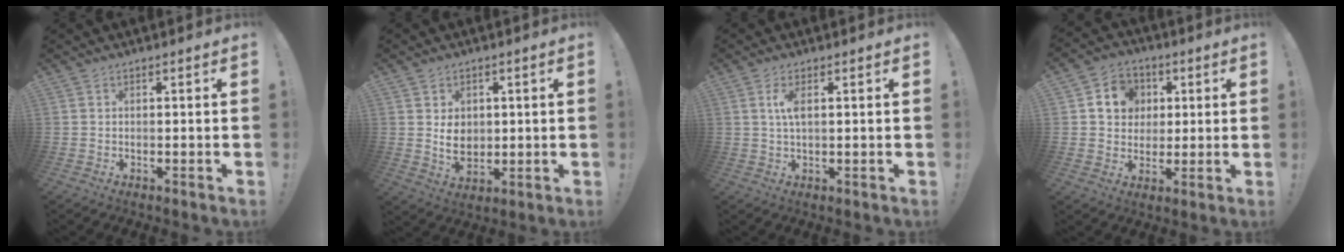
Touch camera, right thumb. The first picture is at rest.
{"total": 6.7, "force": [1.1, 5.5, 3.6], "torque": [-0.047, -0.008, 0.020]}
{"total": 4.0, "force": [0.9, 1.3, 3.6], "torque": [-0.074, -0.001, 0.010]}
{"total": 9.9, "force": [2.5, 9.0, 3.5], "torque": [-0.051, -0.002, 0.053]}